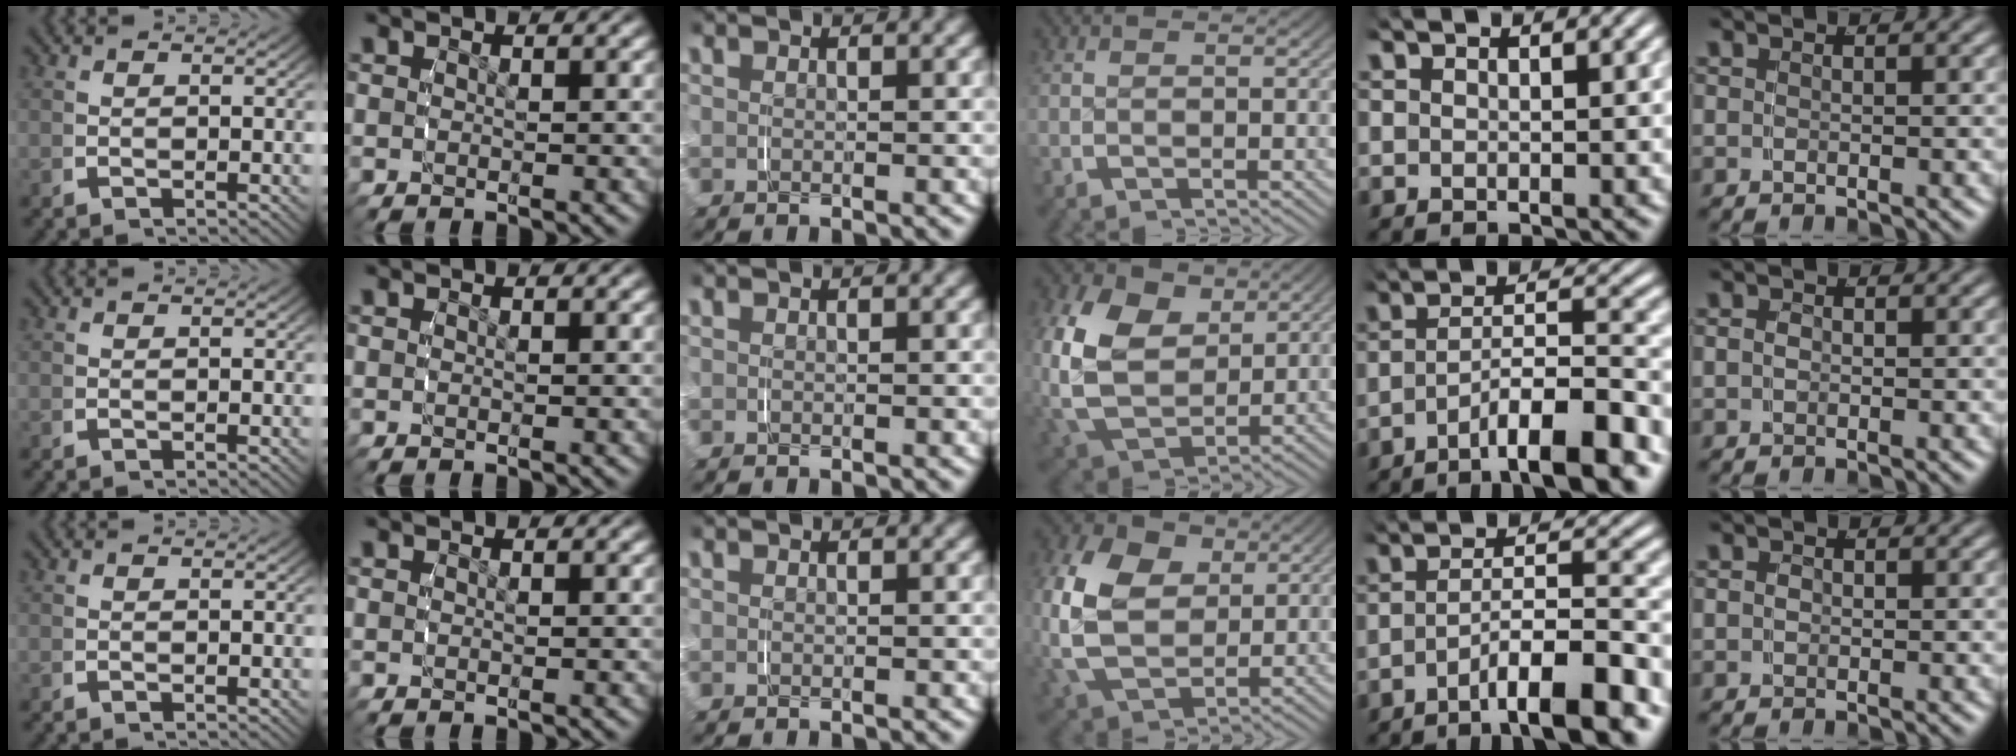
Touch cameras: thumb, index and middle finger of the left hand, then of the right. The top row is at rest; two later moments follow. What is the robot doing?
{"motion": "grasp_and_lifting", "object": "paper"}